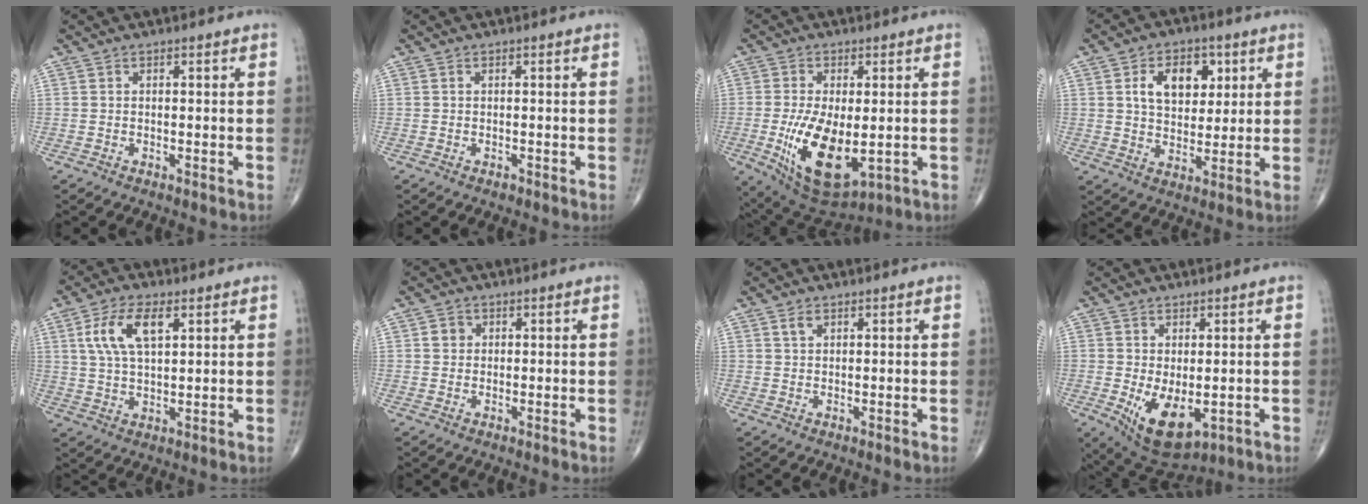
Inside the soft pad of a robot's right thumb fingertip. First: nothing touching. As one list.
[{"total": 0.5, "force": [-0.2, 0.3, 0.3], "torque": [-0.004, 0.000, -0.004]}, {"total": 14.5, "force": [-2.6, 6.8, 12.5], "torque": [-0.224, -0.022, -0.022]}, {"total": 10.4, "force": [3.5, 6.9, 7.0], "torque": [-0.077, -0.008, 0.060]}, {"total": 9.4, "force": [3.4, 4.3, 7.6], "torque": [-0.151, -0.003, 0.068]}, {"total": 1.9, "force": [0.4, 1.8, 0.6], "torque": [-0.002, 0.001, 0.004]}, {"total": 1.6, "force": [0.9, 0.9, 0.9], "torque": [-0.014, 0.001, 0.018]}, {"total": 9.2, "force": [-1.8, 4.8, 7.7], "torque": [-0.118, -0.016, -0.008]}]